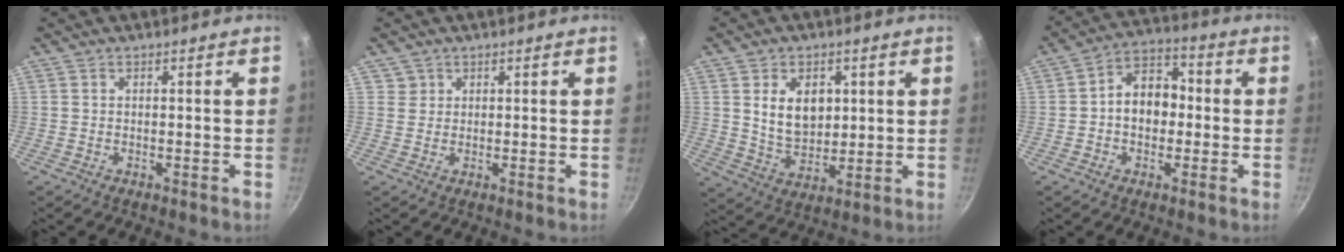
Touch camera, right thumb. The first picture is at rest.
{"total": 2.0, "force": [0.9, 1.8, 0.0], "torque": [0.020, 0.009, 0.012]}
{"total": 9.8, "force": [2.4, 6.9, 6.6], "torque": [-0.087, -0.020, 0.052]}
{"total": 9.7, "force": [-0.4, 7.2, 6.5], "torque": [-0.056, 0.032, -0.019]}